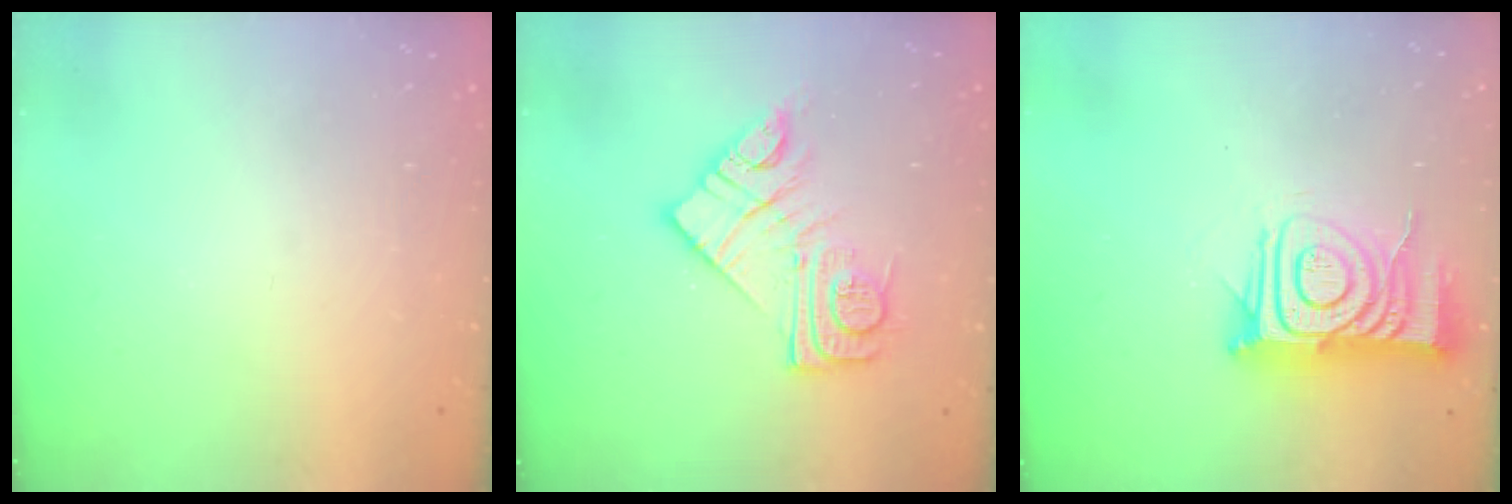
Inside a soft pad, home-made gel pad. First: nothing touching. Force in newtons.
{"total": 13.6, "press": 13.6, "slide": 0.9}
{"total": 14.8, "press": 14.7, "slide": 1.0}